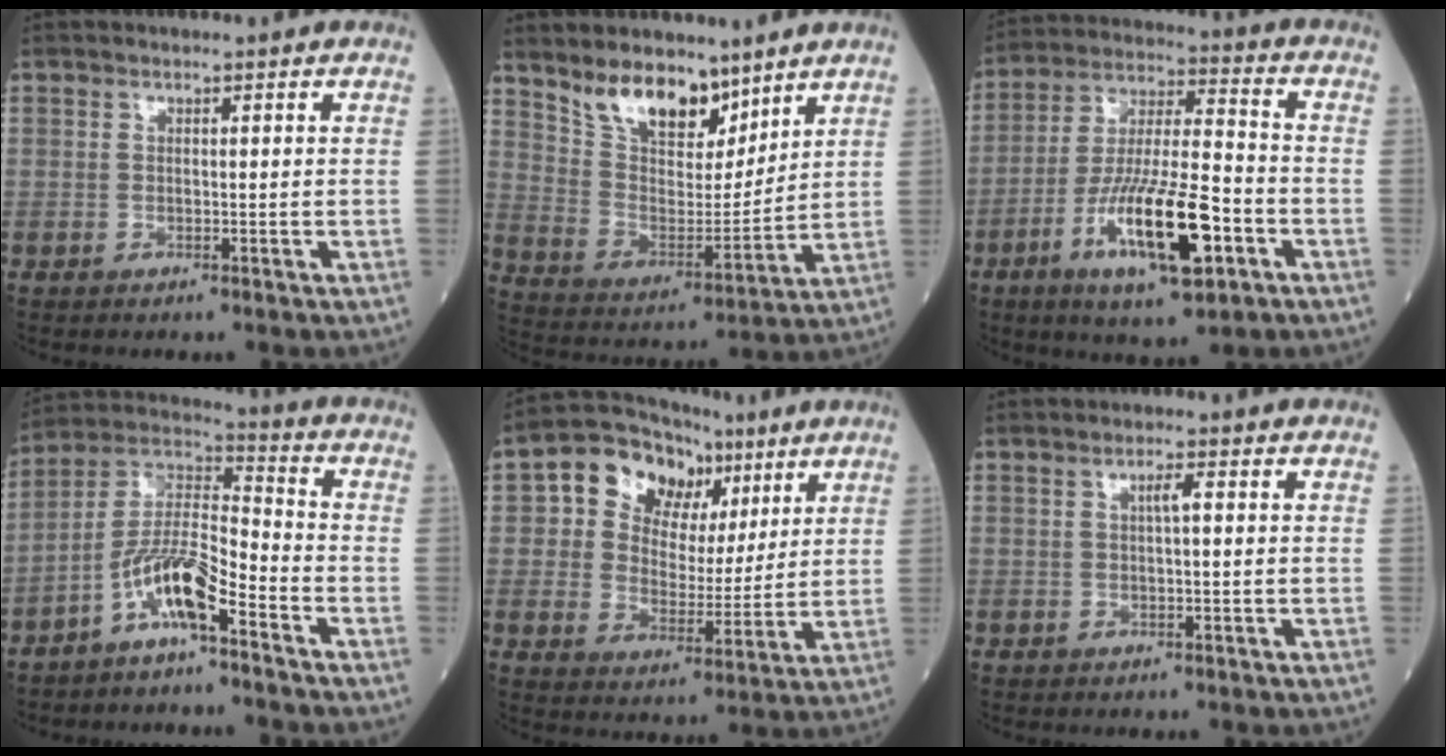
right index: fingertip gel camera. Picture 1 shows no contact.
{"total": 11.7, "force": [8.8, 4.7, 6.0], "torque": [-0.111, -0.003, 0.174]}
{"total": 16.0, "force": [-6.4, 3.2, 14.3], "torque": [-0.271, -0.012, -0.105]}
{"total": 9.7, "force": [-5.6, 1.8, 7.7], "torque": [-0.168, 0.011, -0.112]}
{"total": 11.9, "force": [5.2, 8.8, 6.0], "torque": [-0.096, 0.040, 0.092]}
{"total": 1.8, "force": [0.3, 0.1, 1.7], "torque": [-0.030, 0.004, 0.004]}